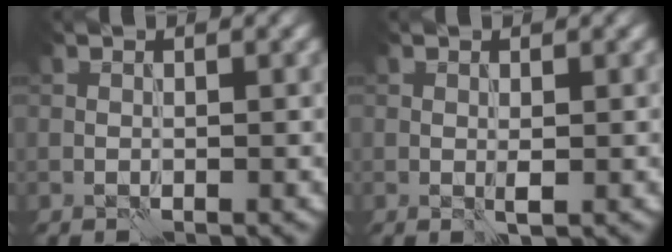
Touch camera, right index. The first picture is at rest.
{"total": 1.0, "force": [-0.1, 0.2, 1.0], "torque": [-0.019, -0.003, -0.002]}